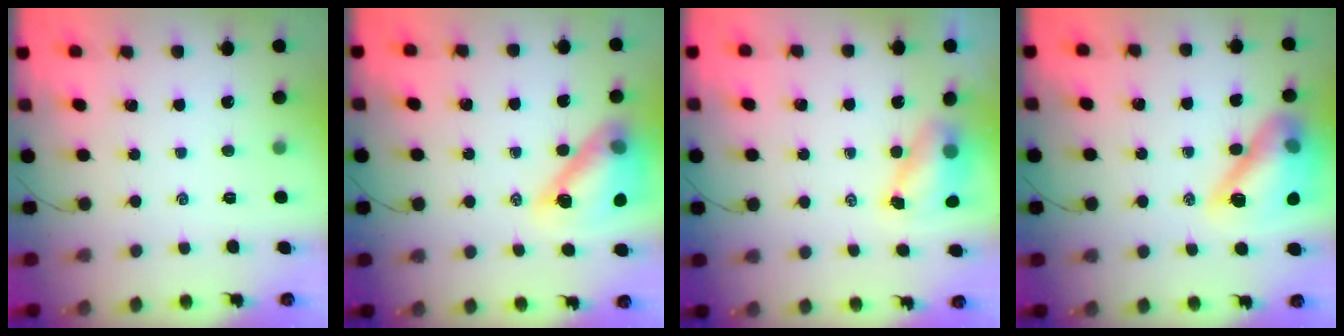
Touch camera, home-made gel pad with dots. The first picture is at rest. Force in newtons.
{"total": 15.6, "press": 14.9, "slide": 4.6}
{"total": 5.7, "press": 5.7, "slide": 0.7}
{"total": 15.4, "press": 15.1, "slide": 2.9}